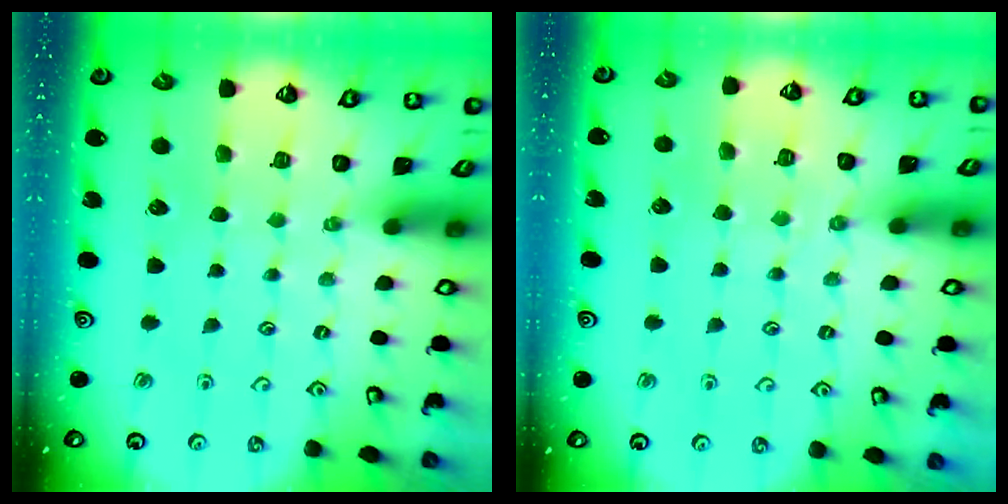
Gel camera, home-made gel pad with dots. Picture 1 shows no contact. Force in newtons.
{"total": 2.8, "press": 2.8, "slide": 0.3}